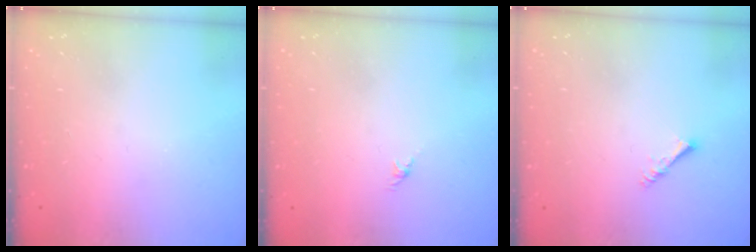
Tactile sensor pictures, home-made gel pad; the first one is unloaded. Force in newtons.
{"total": 0.0}
{"total": 1.6, "press": 1.5, "slide": 0.3}